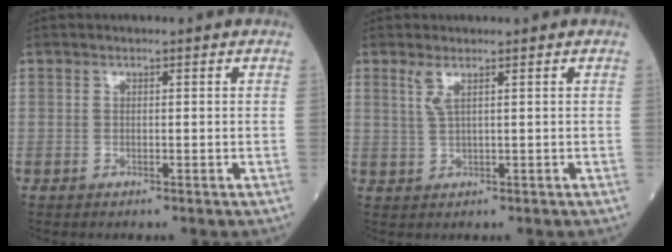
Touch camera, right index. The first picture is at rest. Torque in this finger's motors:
{"motor_torque": [-0.02, 0.08, 0.02, 0.05]}